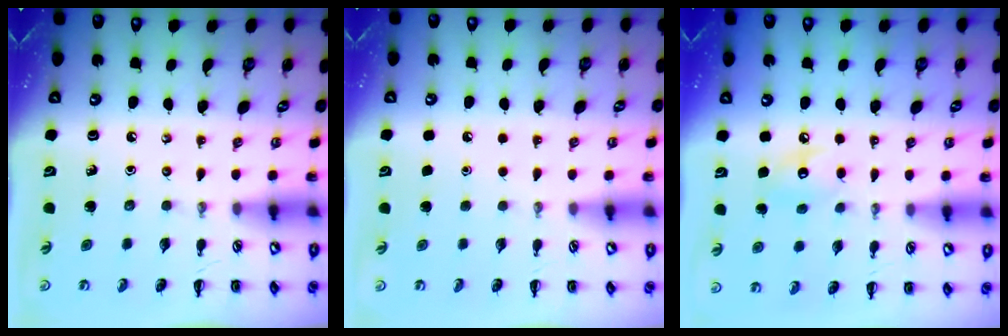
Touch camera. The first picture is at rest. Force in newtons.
{"total": 1.8, "press": 1.7, "slide": 0.1}
{"total": 7.0, "press": 7.0, "slide": 0.8}